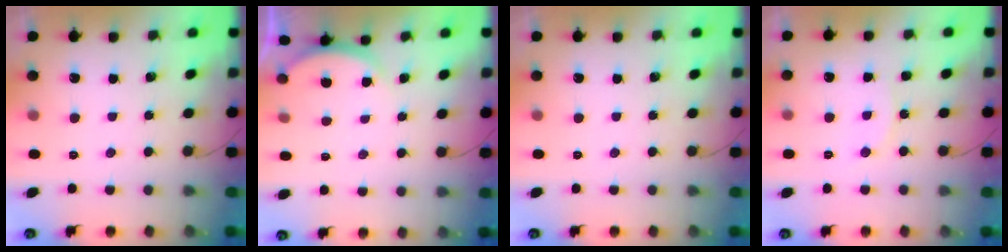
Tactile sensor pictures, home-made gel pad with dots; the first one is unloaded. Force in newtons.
{"total": 2.8, "press": 2.8, "slide": 0.4}
{"total": 0.0}
{"total": 6.5, "press": 6.5, "slide": 0.7}